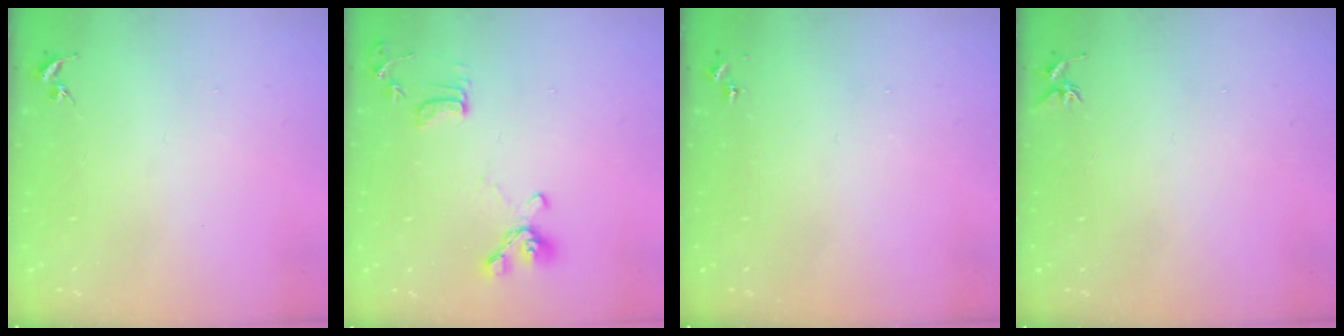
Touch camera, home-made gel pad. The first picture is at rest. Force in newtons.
{"total": 11.2, "press": 11.0, "slide": 2.0}
{"total": 0.0}
{"total": 3.7, "press": 3.7, "slide": 0.4}